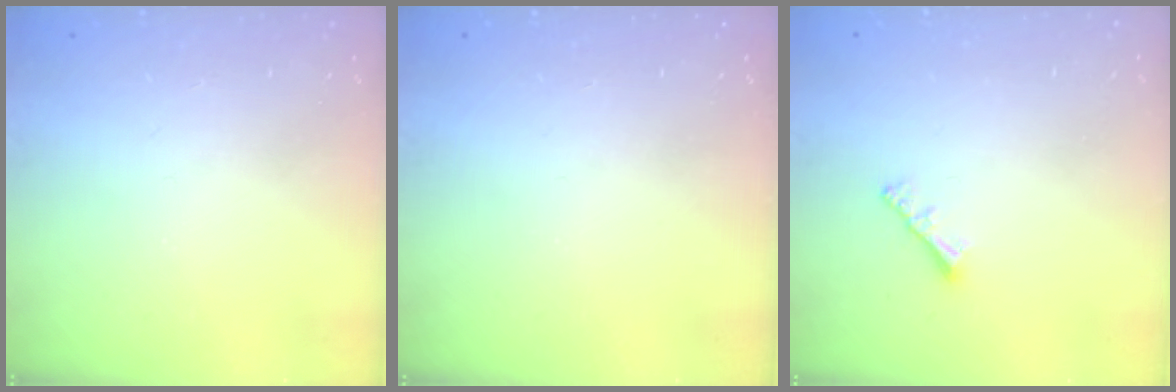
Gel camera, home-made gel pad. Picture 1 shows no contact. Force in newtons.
{"total": 0.0}
{"total": 2.0, "press": 2.0, "slide": 0.5}